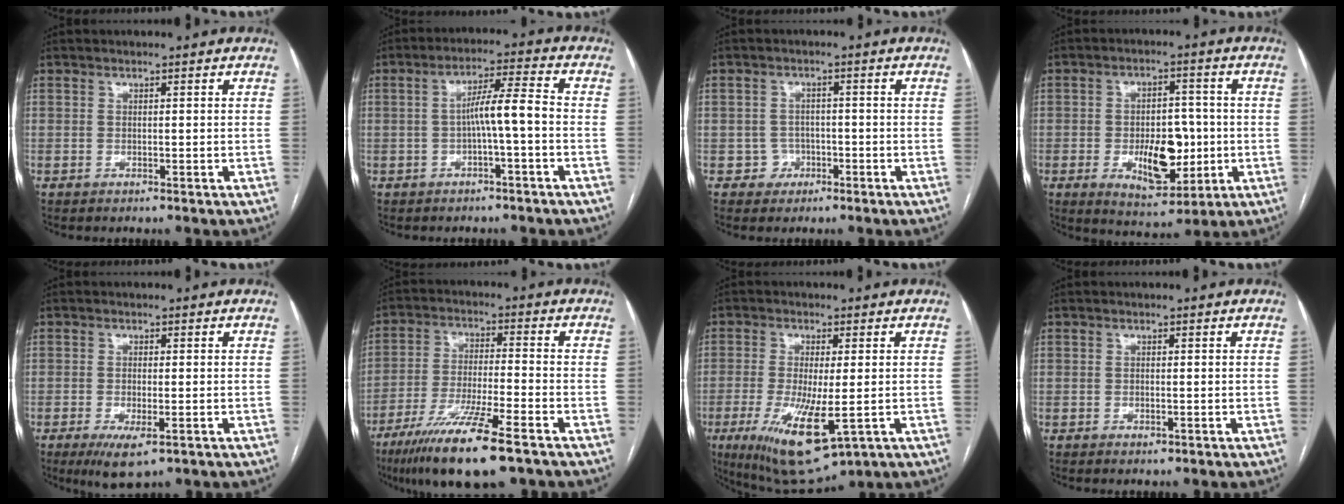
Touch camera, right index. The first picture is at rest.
{"total": 6.0, "force": [-1.1, 0.1, 5.9], "torque": [-0.102, 0.020, -0.016]}
{"total": 3.0, "force": [-1.2, 2.7, -0.2], "torque": [0.018, 0.015, -0.019]}
{"total": 10.1, "force": [-2.0, 4.9, 8.6], "torque": [-0.136, 0.004, -0.022]}
{"total": 5.0, "force": [-2.4, 1.4, 4.1], "torque": [-0.072, -0.011, -0.032]}
{"total": 14.5, "force": [-9.4, 1.0, 11.1], "torque": [-0.214, -0.041, -0.163]}
{"total": 12.5, "force": [-3.9, 3.0, 11.4], "torque": [-0.211, -0.036, -0.050]}
{"total": 0.6, "force": [-0.3, 0.3, 0.5], "torque": [-0.008, -0.001, -0.002]}